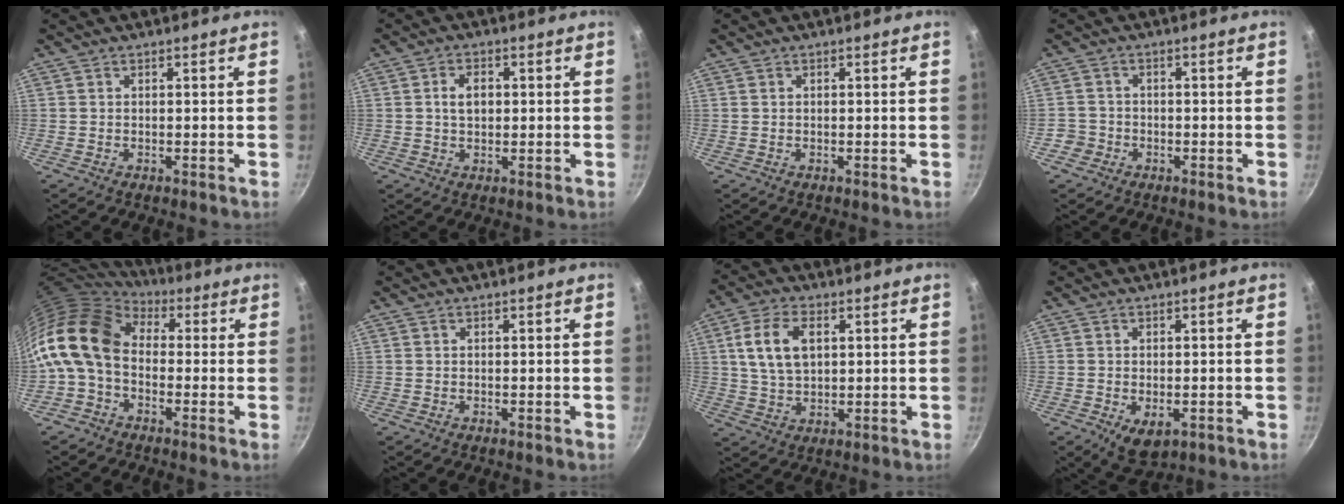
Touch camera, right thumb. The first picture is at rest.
{"total": 4.2, "force": [0.5, 2.8, 3.0], "torque": [-0.037, 0.006, 0.007]}
{"total": 0.0}
{"total": 3.0, "force": [-1.6, 2.5, 0.3], "torque": [0.007, 0.025, -0.029]}
{"total": 13.8, "force": [0.1, 9.9, 9.7], "torque": [-0.179, 0.026, -0.021]}
{"total": 0.0}
{"total": 9.7, "force": [2.5, 5.8, 7.4], "torque": [-0.132, 0.000, 0.047]}
{"total": 5.2, "force": [-1.5, 3.2, 3.9], "torque": [-0.053, -0.009, -0.014]}